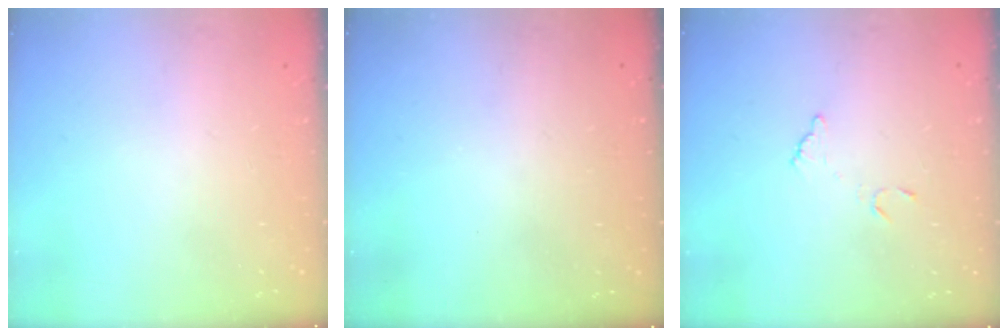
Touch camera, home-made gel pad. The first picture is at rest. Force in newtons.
{"total": 3.2, "press": 3.2, "slide": 0.1}
{"total": 5.4, "press": 5.4, "slide": 0.4}